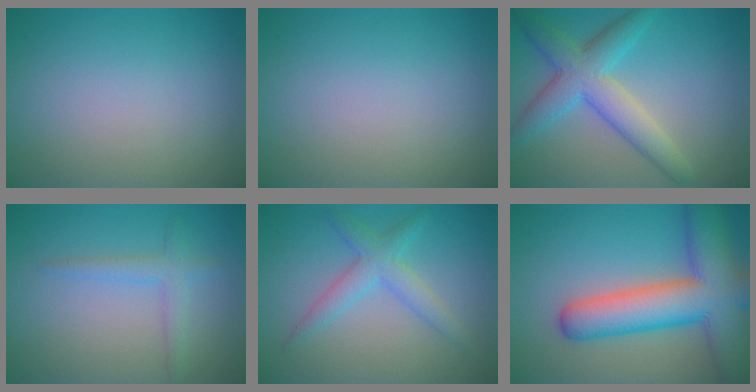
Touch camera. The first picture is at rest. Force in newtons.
{"total": 0.0}
{"total": 5.8, "press": 5.8, "slide": 0.3}
{"total": 2.1, "press": 2.1, "slide": 0.0}
{"total": 3.0, "press": 3.0, "slide": 0.1}
{"total": 11.0, "press": 11.0, "slide": 0.6}